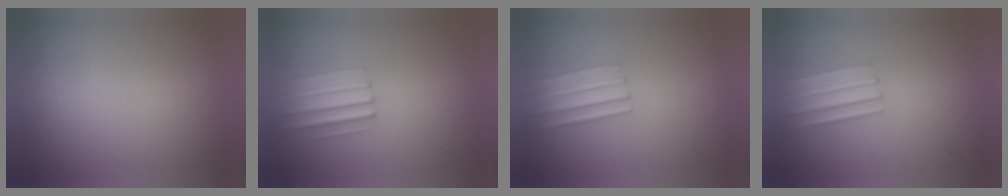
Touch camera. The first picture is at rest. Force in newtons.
{"total": 2.2}
{"total": 2.1}
{"total": 2.1}